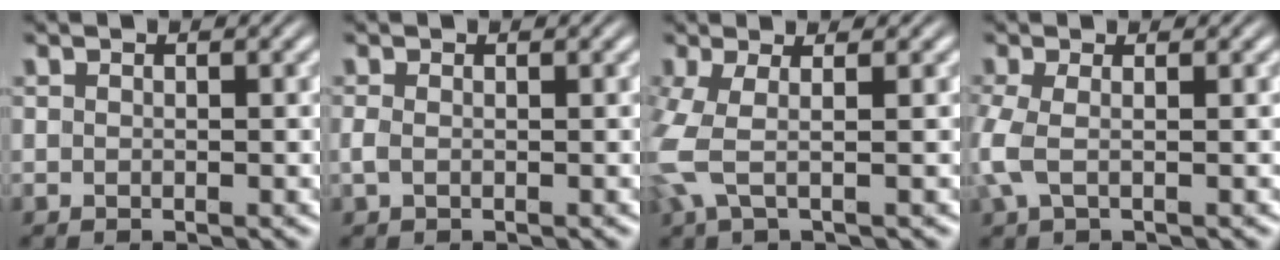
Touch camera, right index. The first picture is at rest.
{"total": 0.5, "force": [-0.2, 0.1, 0.5], "torque": [-0.021, -0.009, 0.001]}
{"total": 3.7, "force": [0.2, 1.9, 3.2], "torque": [-0.089, -0.009, 0.006]}
{"total": 2.4, "force": [0.0, 1.2, 2.1], "torque": [-0.069, -0.015, 0.008]}